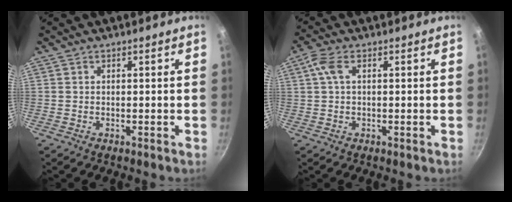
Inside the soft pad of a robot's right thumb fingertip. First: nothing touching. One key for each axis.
{"total": 3.6, "fx": 0.8, "fy": 1.7, "fz": 3.0, "tx": -0.071, "ty": 0.013, "tz": 0.015}